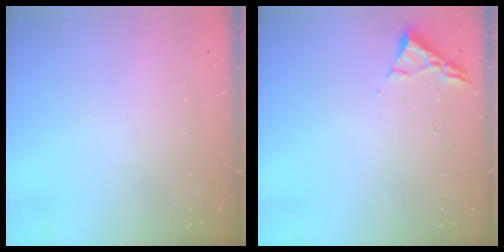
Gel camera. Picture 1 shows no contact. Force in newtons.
{"total": 3.0, "press": 2.9, "slide": 0.4}